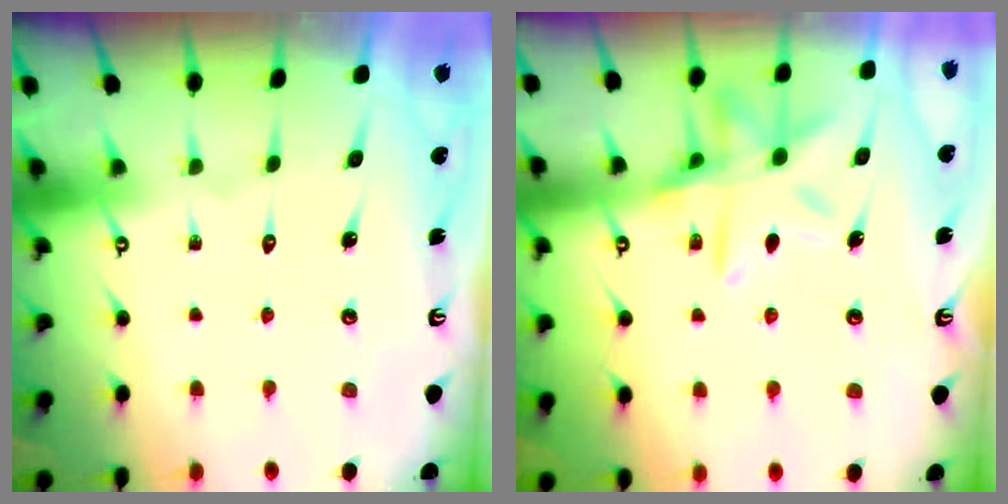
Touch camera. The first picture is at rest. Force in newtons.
{"total": 13.0, "press": 13.0, "slide": 1.0}